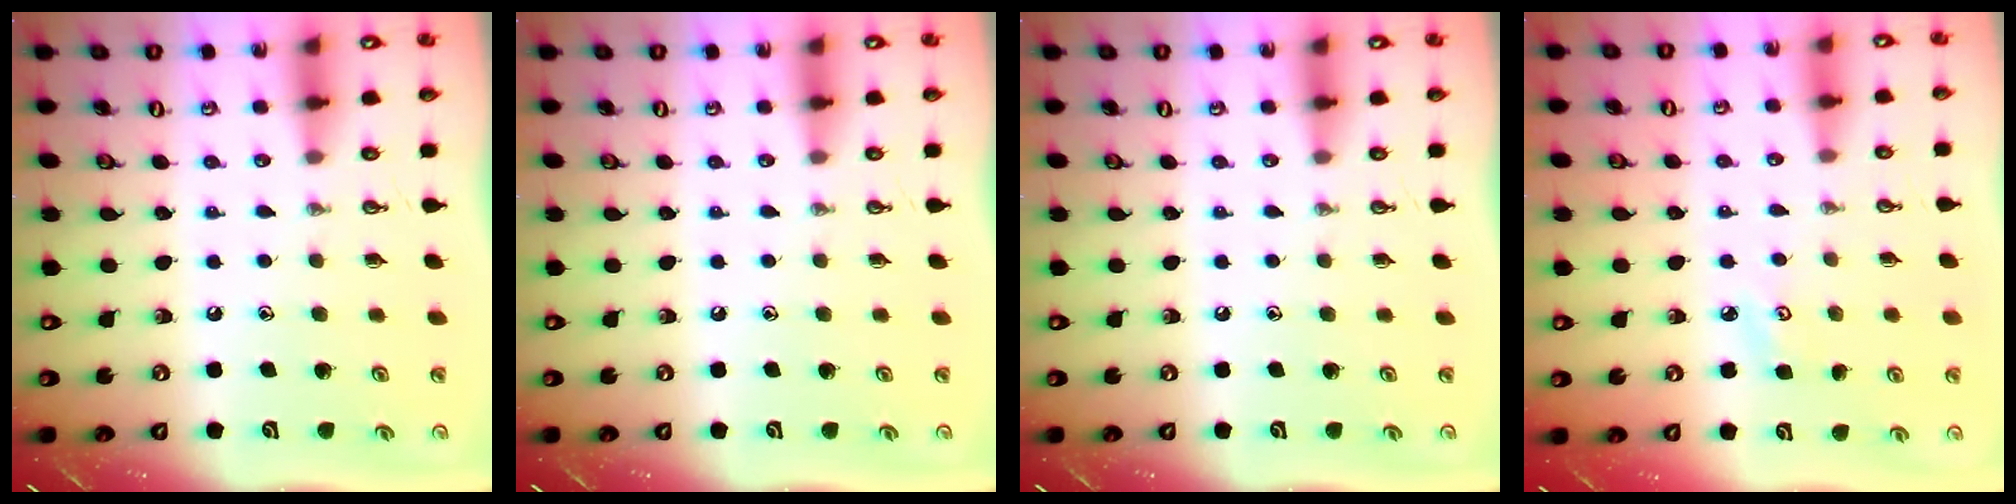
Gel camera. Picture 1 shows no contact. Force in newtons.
{"total": 0.0}
{"total": 0.0}
{"total": 3.7, "press": 3.7, "slide": 0.5}